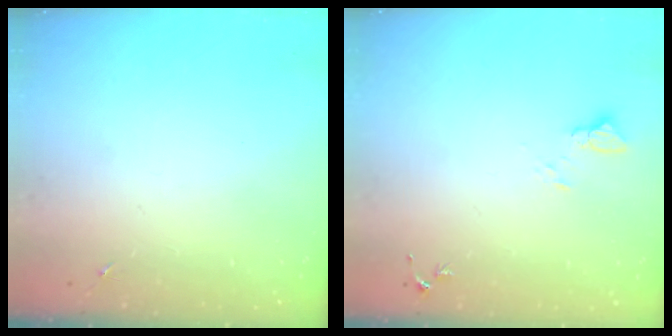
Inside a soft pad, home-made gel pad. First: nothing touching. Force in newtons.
{"total": 3.9, "press": 3.9, "slide": 0.4}